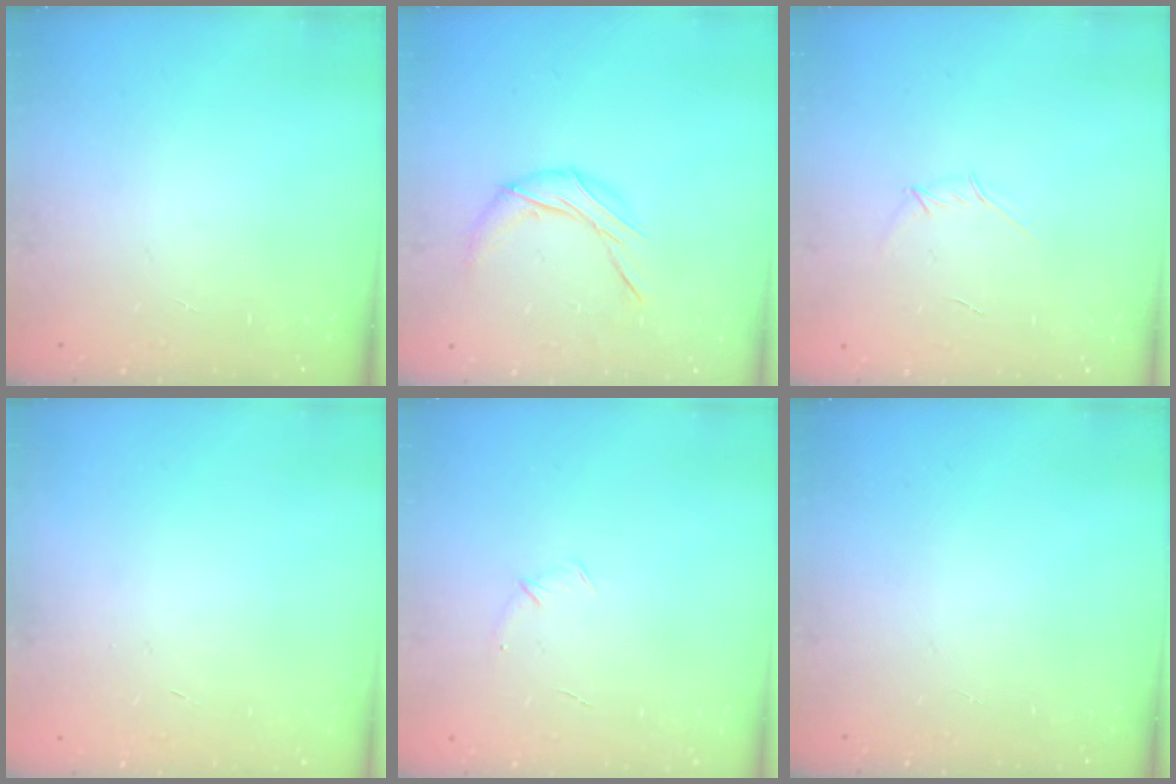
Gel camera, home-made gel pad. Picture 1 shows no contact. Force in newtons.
{"total": 7.8, "press": 7.8, "slide": 0.1}
{"total": 3.5, "press": 3.4, "slide": 0.8}
{"total": 0.6, "press": 0.5, "slide": 0.2}
{"total": 5.0, "press": 4.9, "slide": 1.3}
{"total": 0.0}